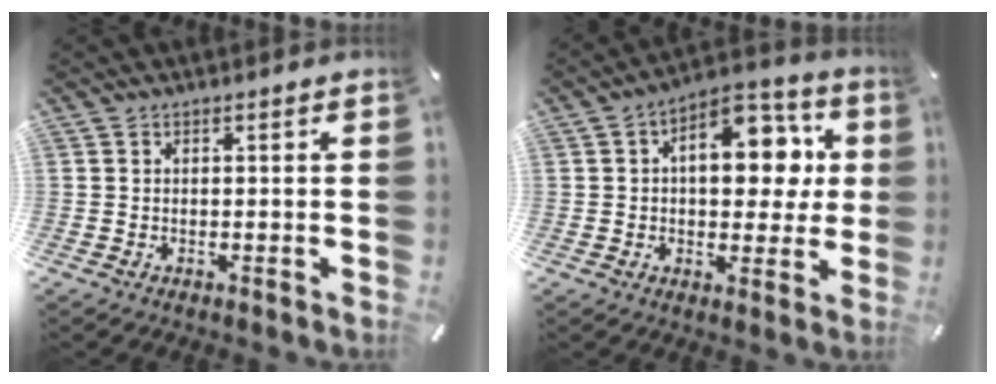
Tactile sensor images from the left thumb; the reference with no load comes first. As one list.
[{"total": 14.8, "force": [3.1, 9.0, 11.3], "torque": [-0.146, -0.011, 0.052]}]